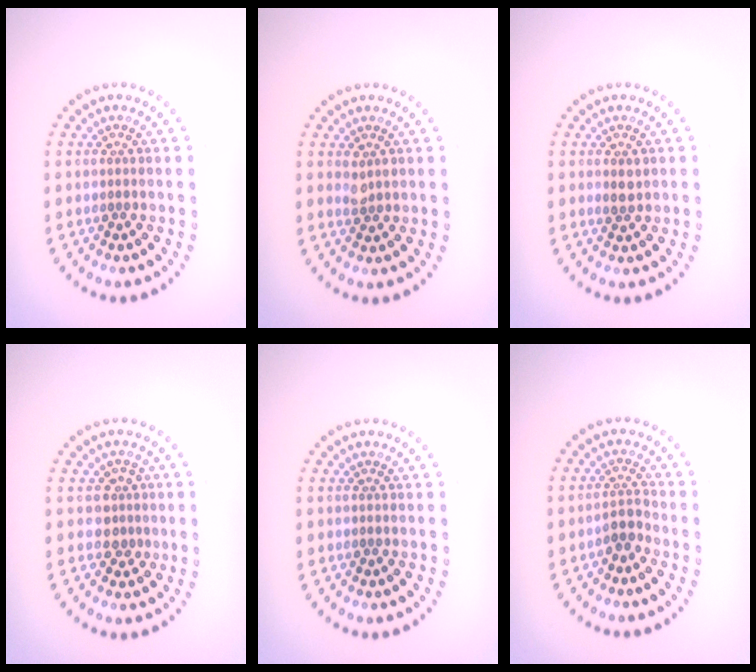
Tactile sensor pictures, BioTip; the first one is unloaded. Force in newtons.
{"total": 1.1, "press": 1.0, "slide": 0.3}
{"total": 1.2, "press": 1.1, "slide": 0.5}
{"total": 2.0, "press": 1.7, "slide": 1.2}
{"total": 0.0}
{"total": 1.7, "press": 1.3, "slide": 1.1}